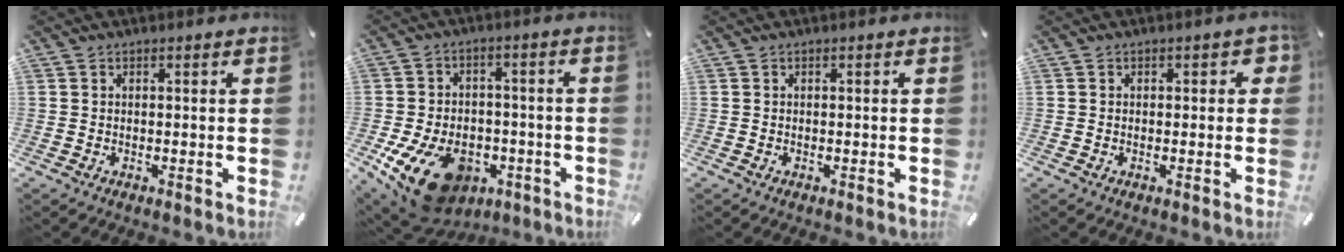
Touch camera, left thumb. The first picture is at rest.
{"total": 16.5, "force": [-7.6, 10.6, 10.2], "torque": [-0.189, 0.046, -0.120]}
{"total": 0.0}
{"total": 1.9, "force": [-0.2, 1.3, 1.4], "torque": [-0.018, 0.005, -0.006]}